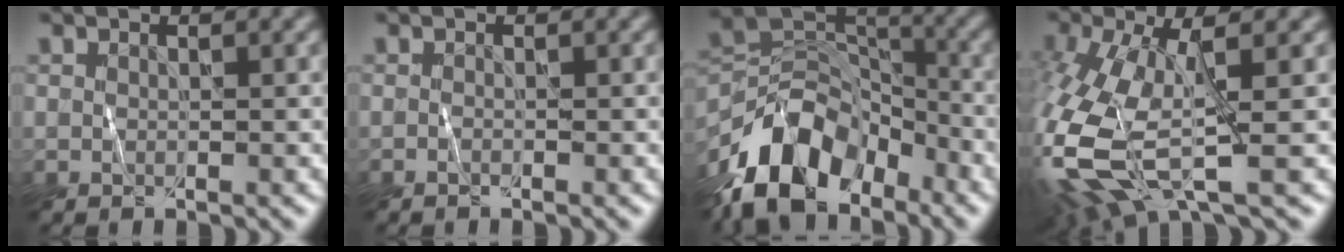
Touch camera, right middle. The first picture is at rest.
{"total": 0.0}
{"total": 10.6, "force": [-6.5, 6.0, 6.0], "torque": [-0.094, 0.009, -0.130]}
{"total": 11.0, "force": [-2.2, 4.4, 9.9], "torque": [-0.248, -0.024, -0.040]}